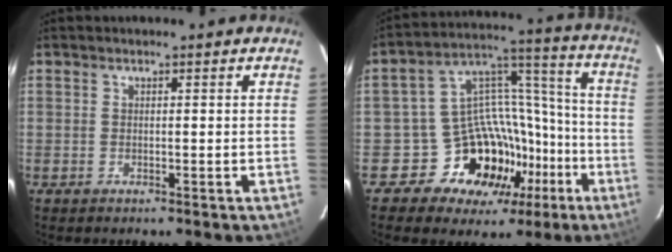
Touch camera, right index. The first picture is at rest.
{"total": 17.7, "force": [-9.7, 12.9, 7.1], "torque": [-0.125, 0.060, -0.135]}